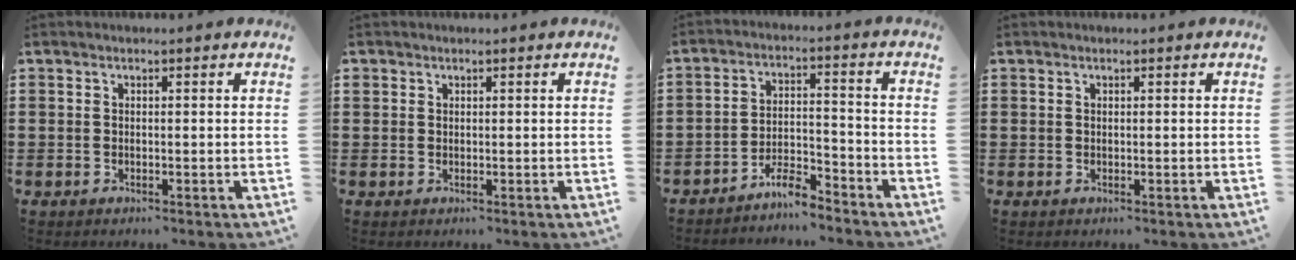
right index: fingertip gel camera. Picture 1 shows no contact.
{"total": 0.7, "force": [0.3, 0.7, 0.0], "torque": [-0.002, 0.004, 0.006]}
{"total": 5.0, "force": [-4.7, 0.8, 1.7], "torque": [-0.039, 0.009, -0.093]}
{"total": 0.0}